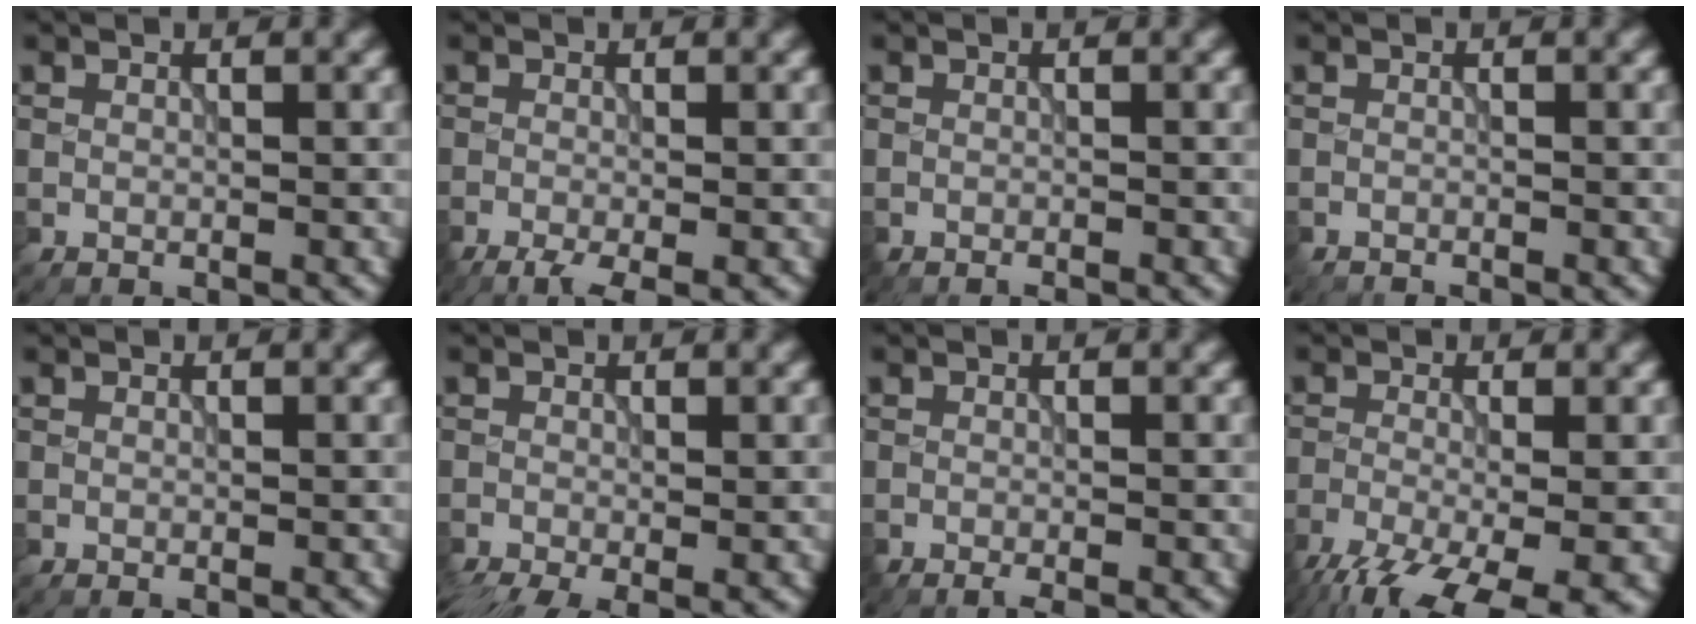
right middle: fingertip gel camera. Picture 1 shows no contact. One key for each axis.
{"total": 3.2, "fx": -1.9, "fy": 0.7, "fz": 2.4, "tx": -0.038, "ty": -0.005, "tz": -0.038}
{"total": 1.0, "fx": -0.9, "fy": 0.0, "fz": 0.3, "tx": 0.001, "ty": -0.004, "tz": -0.016}
{"total": 1.5, "fx": -1.4, "fy": 0.1, "fz": 0.1, "tx": 0.006, "ty": -0.007, "tz": -0.026}
{"total": 0.0}
{"total": 4.5, "fx": -2.7, "fy": 1.3, "fz": 3.4, "tx": -0.057, "ty": -0.018, "tz": -0.044}
{"total": 1.5, "fx": -1.0, "fy": 0.2, "fz": 1.0, "tx": -0.006, "ty": -0.005, "tz": -0.018}
{"total": 11.2, "fx": -7.4, "fy": 3.8, "fz": 7.5, "tx": -0.136, "ty": -0.047, "tz": -0.110}